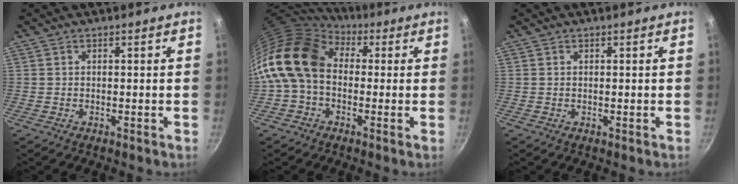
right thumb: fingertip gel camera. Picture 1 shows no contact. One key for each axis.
{"total": 14.9, "fx": 1.1, "fy": 11.1, "fz": 10.0, "tx": -0.175, "ty": 0.025, "tz": -0.002}
{"total": 0.0}